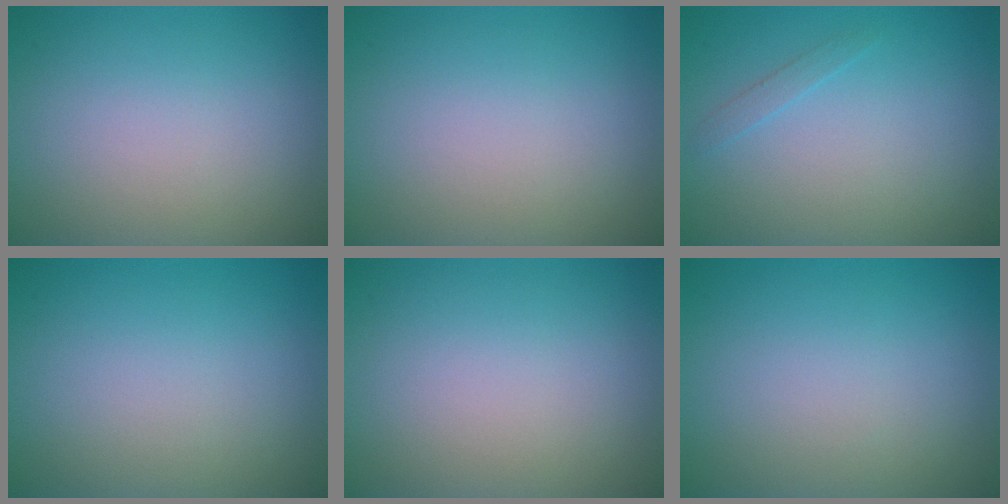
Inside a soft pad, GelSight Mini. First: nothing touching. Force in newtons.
{"total": 0.0}
{"total": 0.7, "press": 0.7, "slide": 0.0}
{"total": 0.0}
{"total": 0.0}
{"total": 0.0}